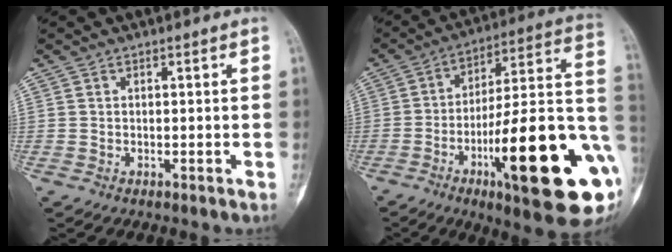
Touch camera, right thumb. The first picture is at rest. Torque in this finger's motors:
{"motor_torque": [2.95, 2.07, 1.71, -1.06, 0.63]}